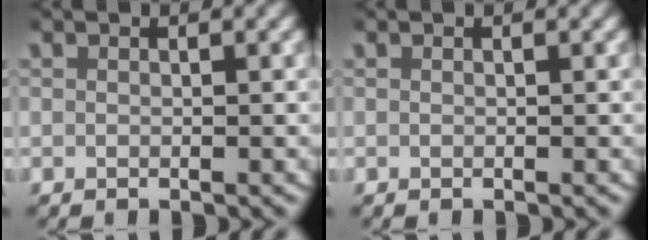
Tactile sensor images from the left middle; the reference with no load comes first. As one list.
[{"total": 0.0}]